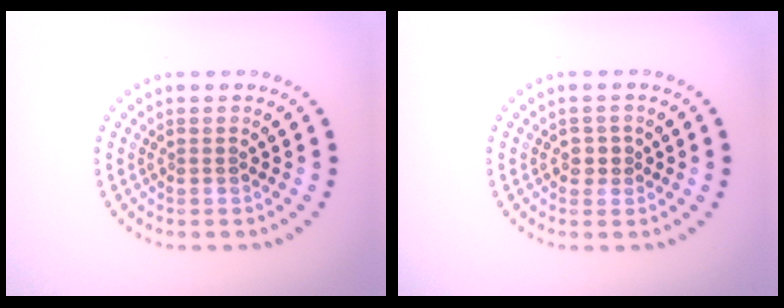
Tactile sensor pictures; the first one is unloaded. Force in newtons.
{"total": 1.2, "press": 1.1, "slide": 0.6}